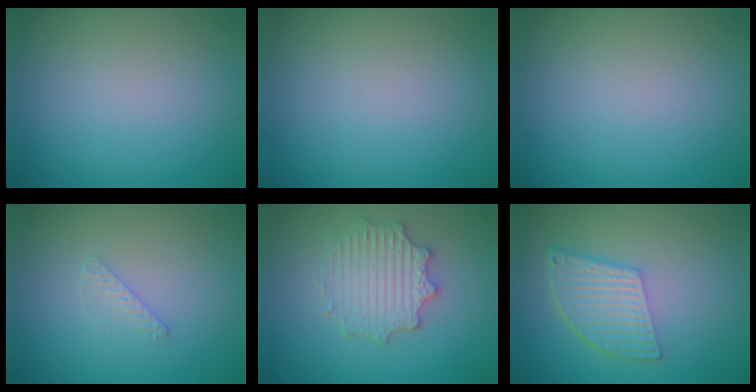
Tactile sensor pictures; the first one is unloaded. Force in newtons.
{"total": 0.0}
{"total": 0.0}
{"total": 0.6, "press": 0.3, "slide": 0.5}
{"total": 3.5, "press": 3.2, "slide": 1.5}
{"total": 5.1, "press": 3.7, "slide": 3.5}